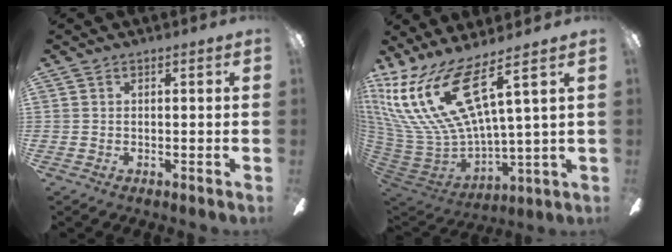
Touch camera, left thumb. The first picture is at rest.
{"total": 22.1, "force": [12.3, 8.2, 16.4], "torque": [-0.366, -0.078, 0.218]}